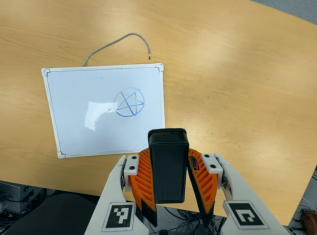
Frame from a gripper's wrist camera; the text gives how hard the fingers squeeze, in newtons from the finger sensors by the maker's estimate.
{"total": 7.7, "left": 6.9, "right": 8.6}